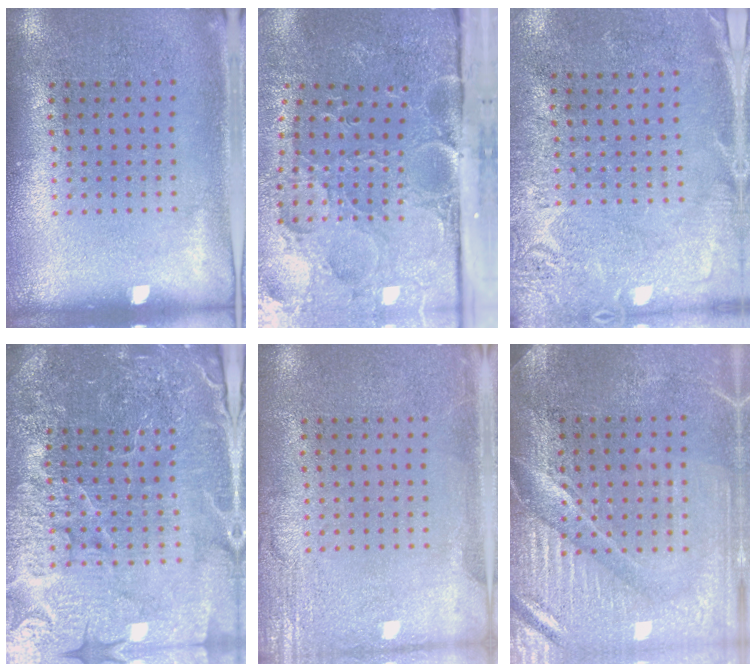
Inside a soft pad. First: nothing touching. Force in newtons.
{"total": 5.3, "press": 4.1, "slide": 3.4}
{"total": 2.7, "press": 2.4, "slide": 1.1}
{"total": 5.8, "press": 5.2, "slide": 2.5}
{"total": 2.6, "press": 2.6, "slide": 0.3}
{"total": 4.0, "press": 3.8, "slide": 1.5}